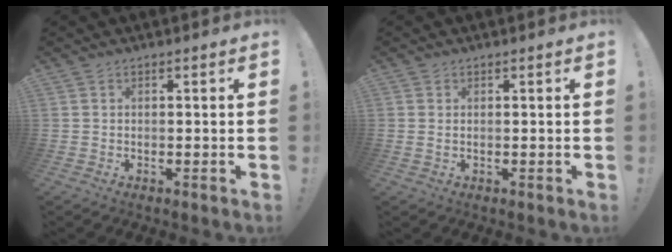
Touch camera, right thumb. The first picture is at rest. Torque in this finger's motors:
{"motor_torque": [-0.05, -0.02, -0.16, 0.14, 0.09]}